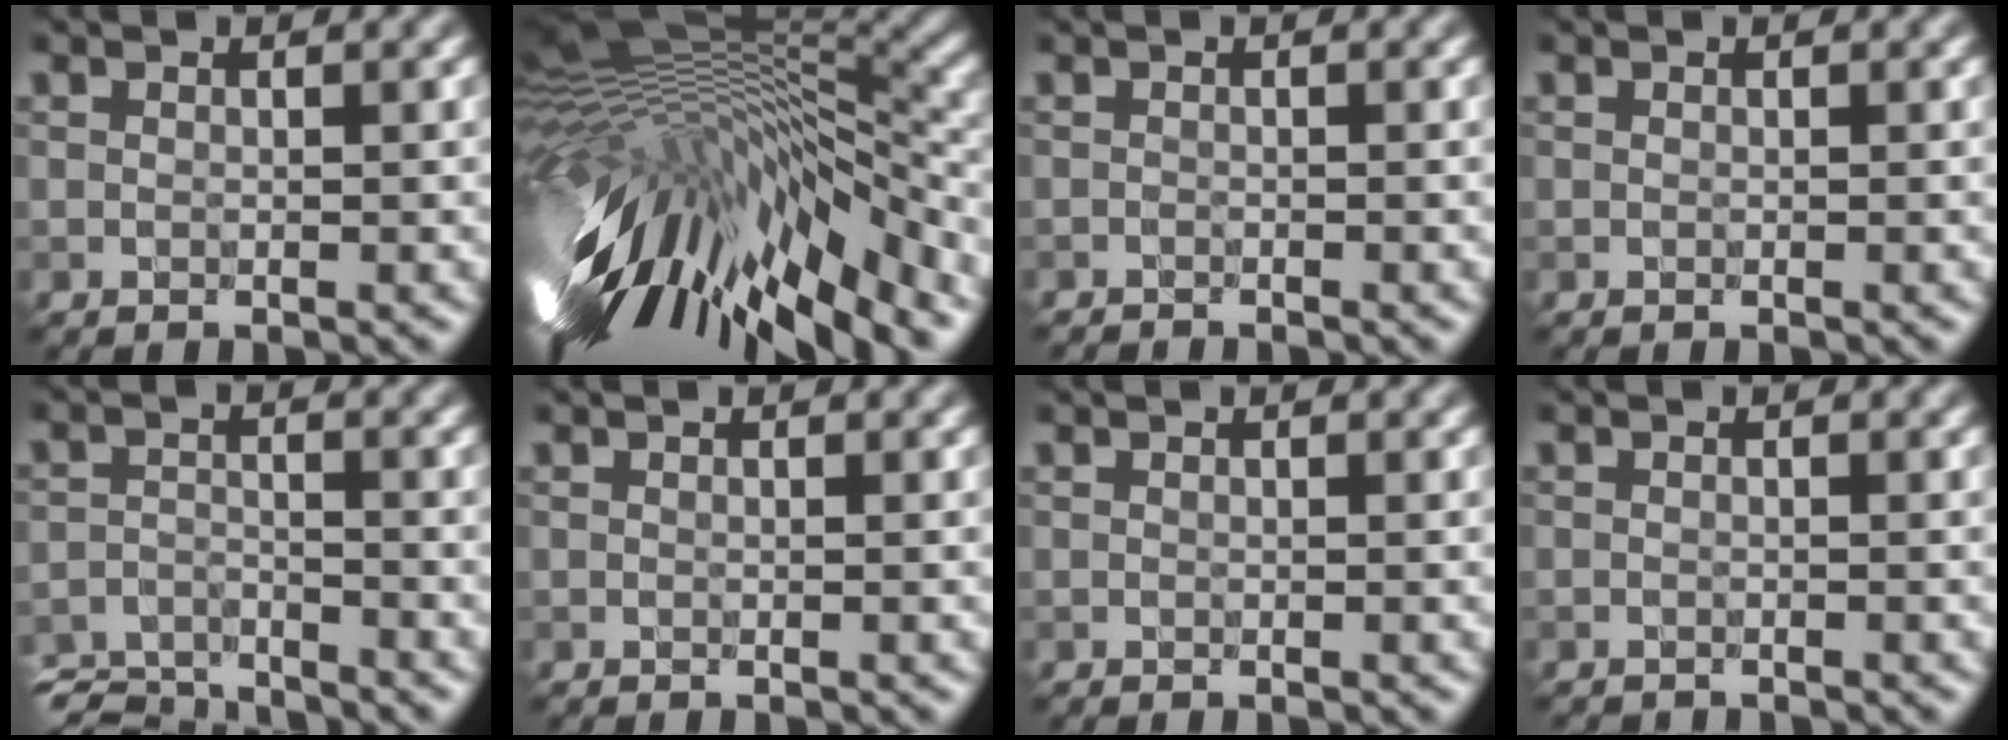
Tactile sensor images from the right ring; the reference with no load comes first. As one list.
[{"total": 16.4, "force": [-5.2, 5.6, 14.5], "torque": [-0.273, -0.006, -0.079]}, {"total": 0.8, "force": [-0.8, 0.0, 0.0], "torque": [0.002, -0.005, -0.015]}, {"total": 0.0}, {"total": 5.7, "force": [-5.4, 1.3, 1.3], "torque": [-0.030, -0.013, -0.101]}, {"total": 0.0}, {"total": 0.0}, {"total": 0.9, "force": [-0.9, 0.0, -0.1], "torque": [0.004, -0.006, -0.016]}]